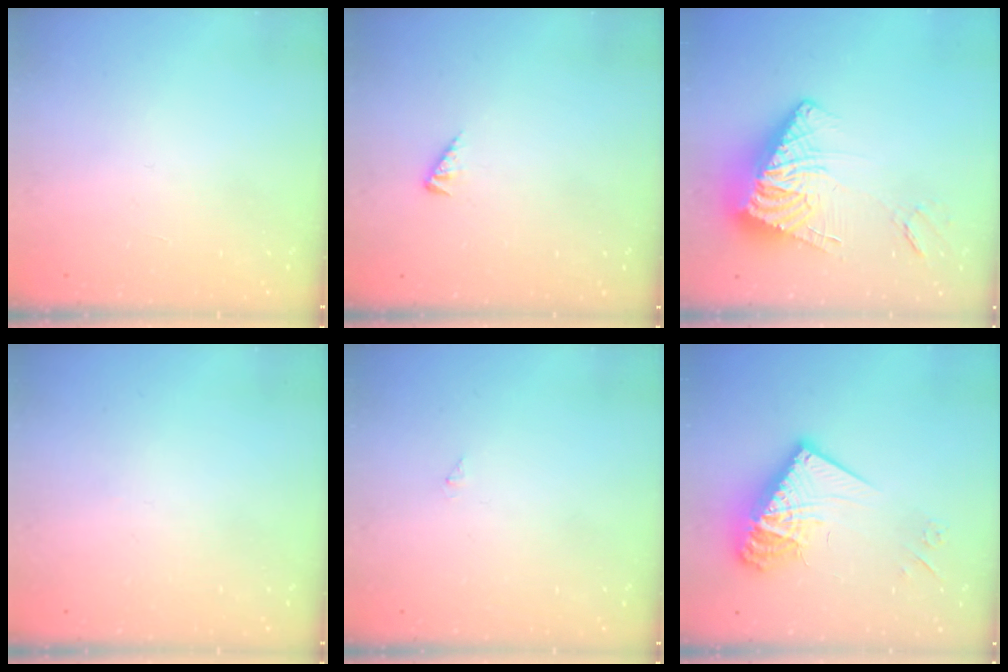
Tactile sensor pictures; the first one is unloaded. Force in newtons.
{"total": 2.0, "press": 1.9, "slide": 0.3}
{"total": 16.3, "press": 16.2, "slide": 1.8}
{"total": 0.0}
{"total": 0.0}
{"total": 18.4, "press": 18.3, "slide": 1.6}